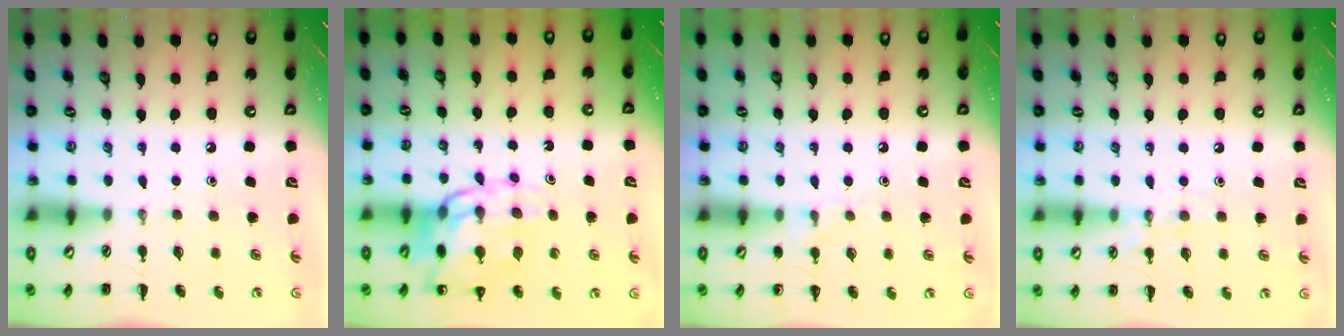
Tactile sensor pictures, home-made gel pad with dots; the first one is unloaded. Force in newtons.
{"total": 13.1, "press": 12.6, "slide": 3.5}
{"total": 6.1, "press": 5.7, "slide": 2.2}
{"total": 7.1, "press": 7.0, "slide": 1.2}